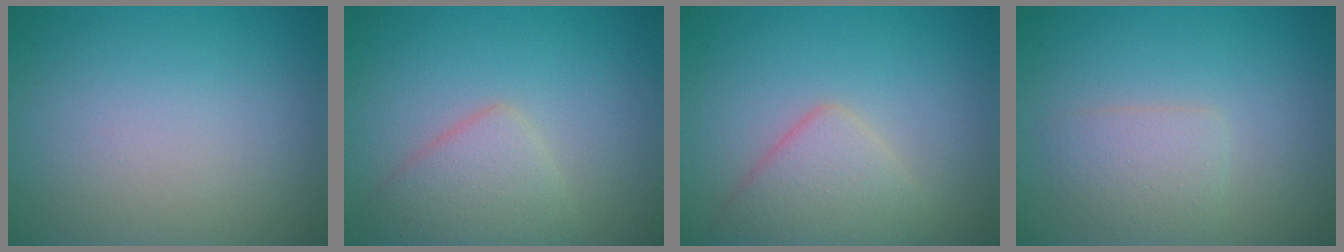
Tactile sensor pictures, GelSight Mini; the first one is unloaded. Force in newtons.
{"total": 3.3, "press": 3.3, "slide": 0.1}
{"total": 3.8, "press": 3.8, "slide": 0.2}
{"total": 2.3, "press": 2.3, "slide": 0.1}